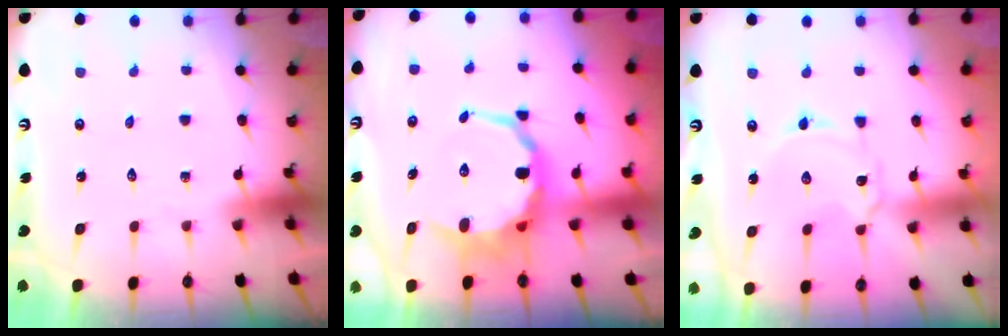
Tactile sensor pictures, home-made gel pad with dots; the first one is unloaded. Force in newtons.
{"total": 8.5, "press": 8.3, "slide": 1.9}
{"total": 1.7, "press": 1.7, "slide": 0.2}